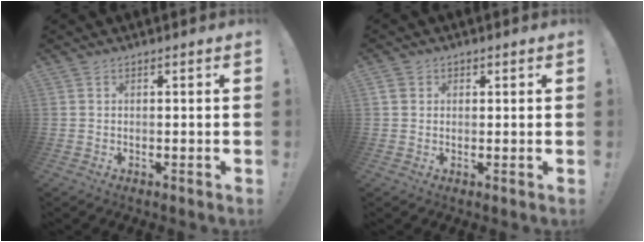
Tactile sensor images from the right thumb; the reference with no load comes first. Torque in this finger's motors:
{"motor_torque": [0.00, 0.00, -0.01, 0.01, 0.05]}